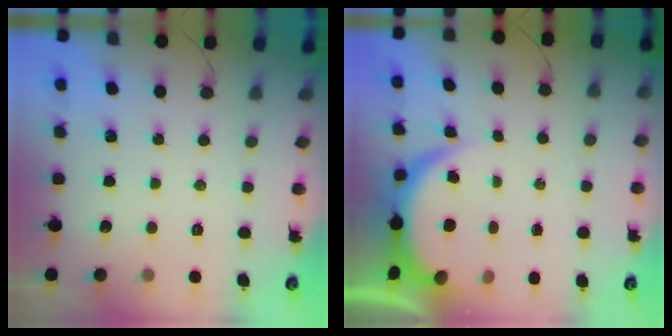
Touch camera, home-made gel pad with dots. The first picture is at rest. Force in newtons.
{"total": 4.9, "press": 4.7, "slide": 1.1}